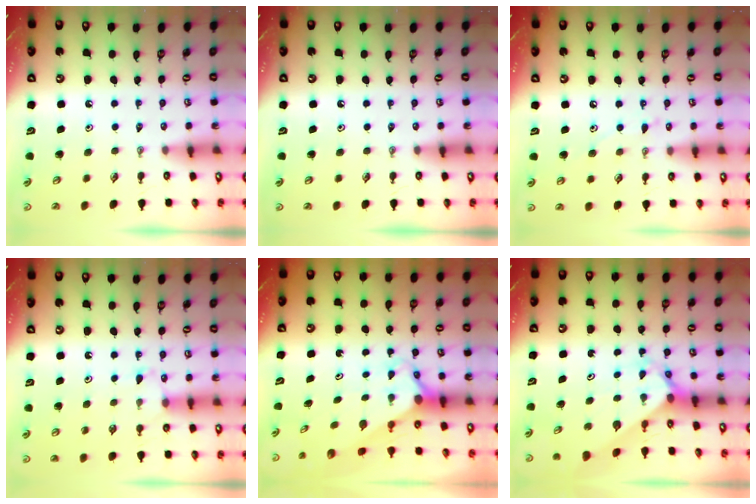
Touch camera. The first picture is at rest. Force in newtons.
{"total": 0.0}
{"total": 6.0, "press": 6.0, "slide": 0.4}
{"total": 4.9, "press": 4.8, "slide": 0.4}
{"total": 2.5, "press": 2.5, "slide": 0.2}
{"total": 2.3, "press": 2.3, "slide": 0.2}